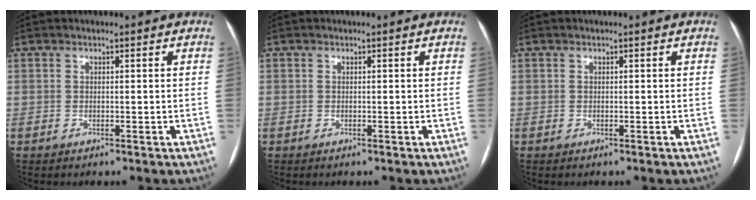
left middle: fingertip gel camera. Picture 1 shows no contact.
{"total": 0.0}
{"total": 0.0}